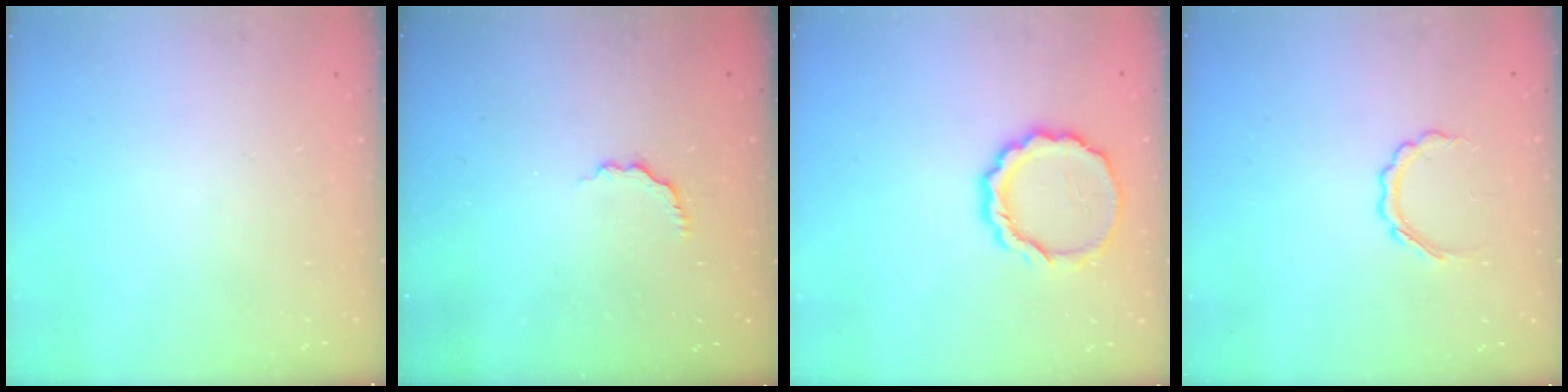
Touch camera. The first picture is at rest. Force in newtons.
{"total": 2.8, "press": 2.6, "slide": 0.9}
{"total": 10.9, "press": 10.7, "slide": 2.0}
{"total": 4.9, "press": 4.8, "slide": 1.3}